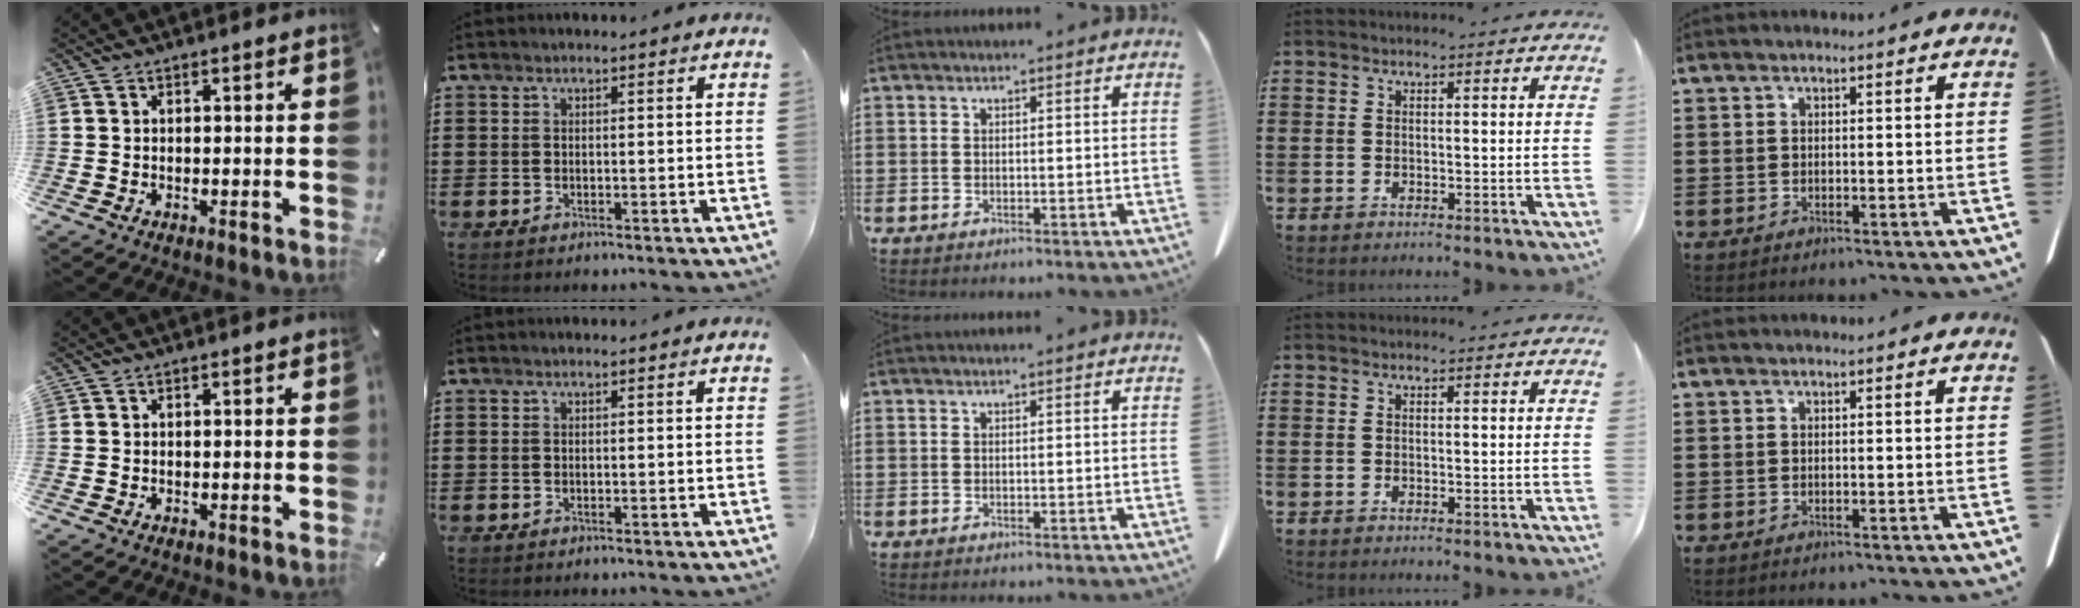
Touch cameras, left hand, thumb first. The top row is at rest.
{}